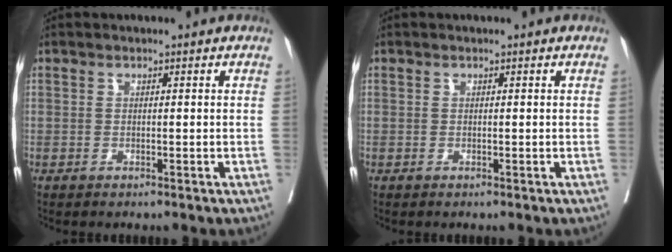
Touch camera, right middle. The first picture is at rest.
{"total": 0.0}